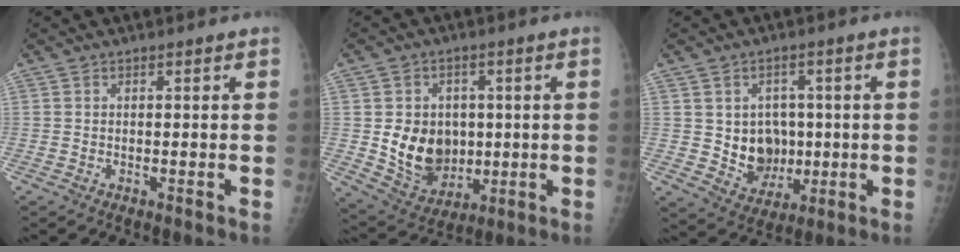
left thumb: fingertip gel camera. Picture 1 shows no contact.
{"total": 12.3, "force": [0.3, 10.0, 7.2], "torque": [-0.078, -0.012, 0.026]}
{"total": 8.7, "force": [0.4, 7.5, 4.3], "torque": [-0.023, -0.005, 0.023]}